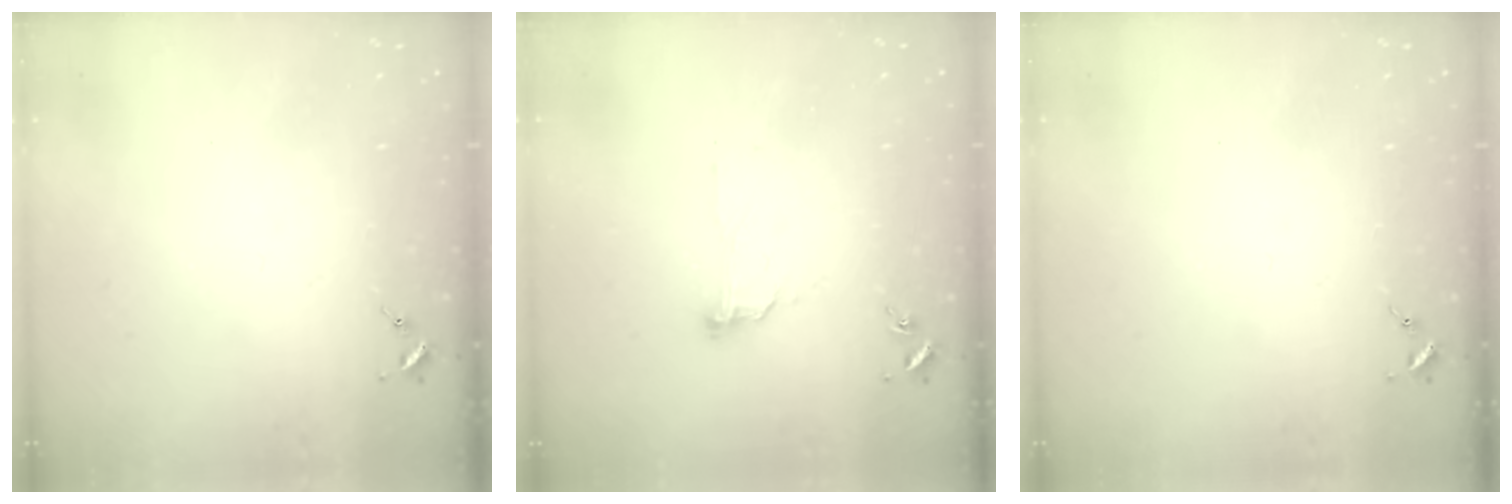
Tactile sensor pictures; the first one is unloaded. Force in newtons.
{"total": 6.4, "press": 6.3, "slide": 0.5}
{"total": 0.0}